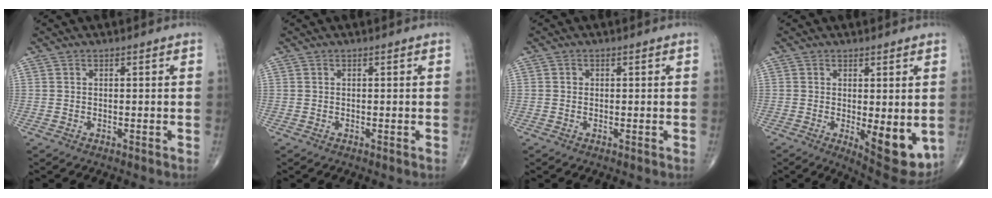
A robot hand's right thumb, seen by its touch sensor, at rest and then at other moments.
{"total": 0.0}
{"total": 0.8, "force": [0.0, 0.8, 0.2], "torque": [0.002, 0.002, 0.000]}
{"total": 10.4, "force": [-1.7, 4.0, 9.5], "torque": [-0.112, -0.026, -0.011]}